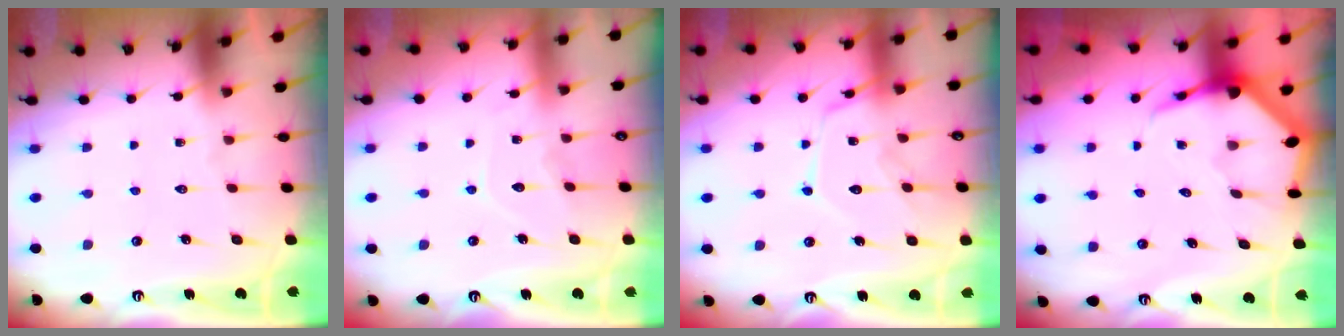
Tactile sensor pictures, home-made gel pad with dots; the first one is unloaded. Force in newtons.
{"total": 6.6, "press": 6.6, "slide": 0.7}
{"total": 11.9, "press": 11.9, "slide": 0.3}
{"total": 5.4, "press": 5.4, "slide": 0.7}